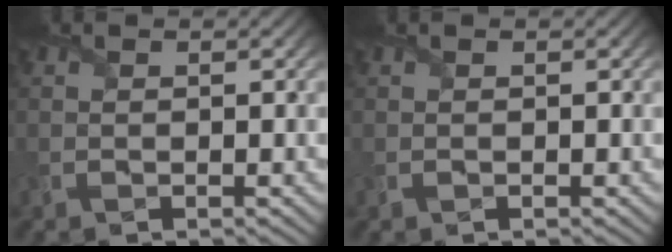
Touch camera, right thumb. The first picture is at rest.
{"total": 0.0}